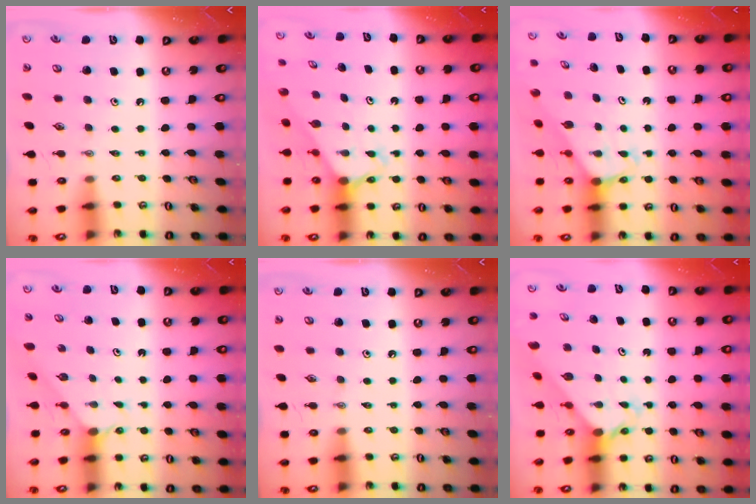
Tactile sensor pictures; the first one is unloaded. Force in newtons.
{"total": 2.3, "press": 2.3, "slide": 0.2}
{"total": 1.9, "press": 1.9, "slide": 0.1}
{"total": 0.9, "press": 0.9, "slide": 0.1}
{"total": 0.0}
{"total": 2.5, "press": 2.5, "slide": 0.2}